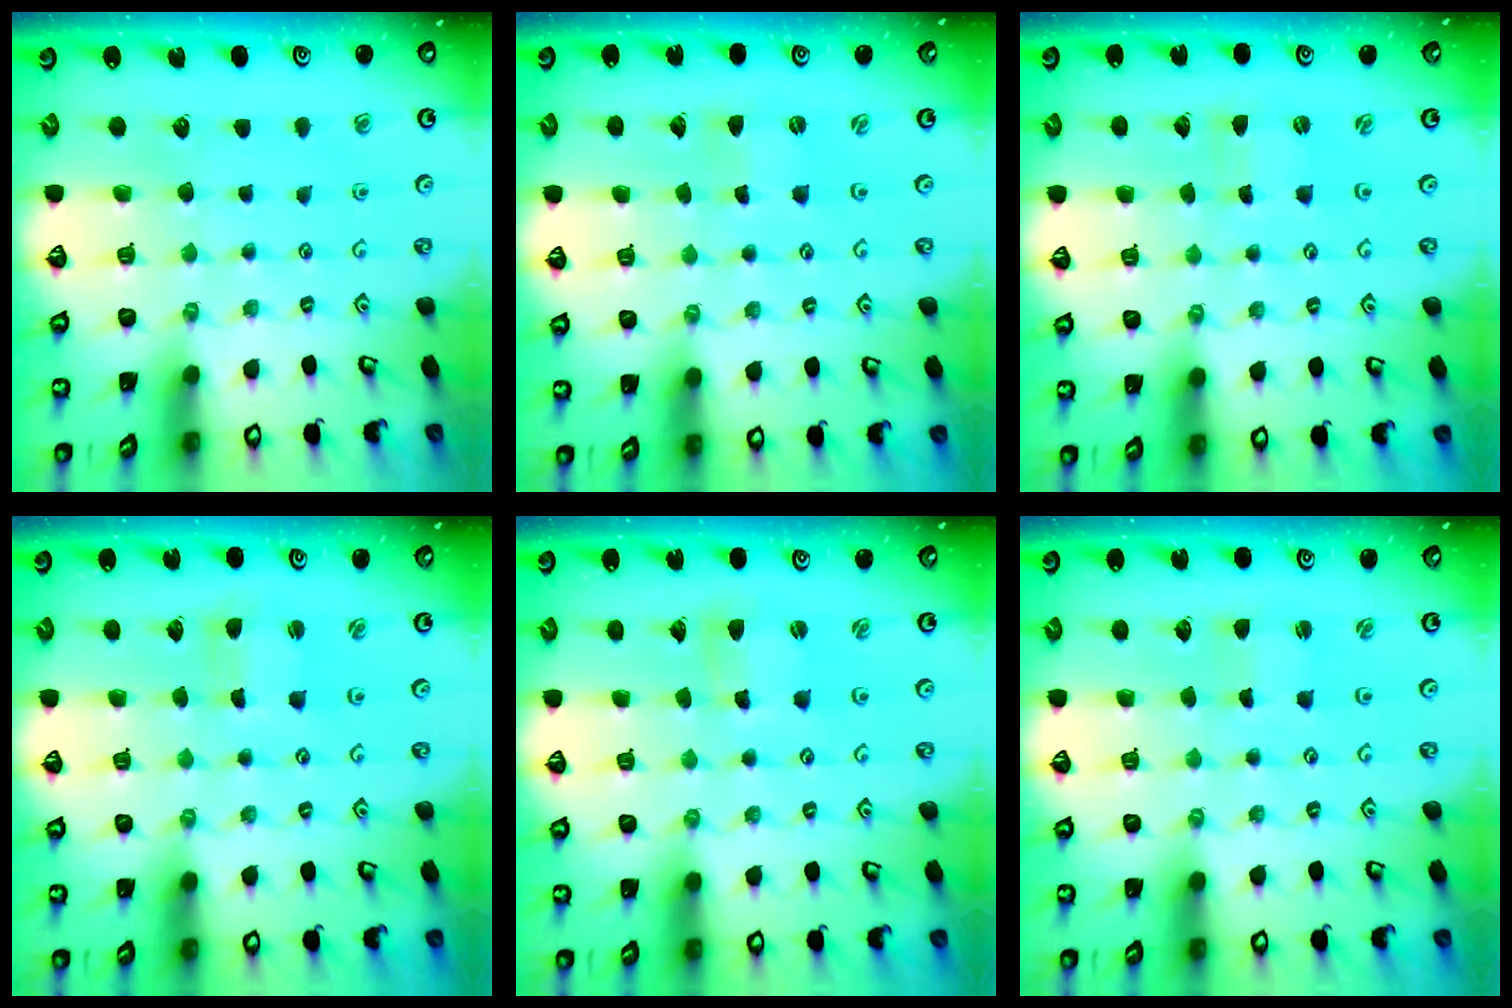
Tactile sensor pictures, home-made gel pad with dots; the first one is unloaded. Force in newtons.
{"total": 0.0}
{"total": 0.0}
{"total": 1.2, "press": 1.1, "slide": 0.3}
{"total": 2.1, "press": 2.1, "slide": 0.2}
{"total": 0.5, "press": 0.5, "slide": 0.0}